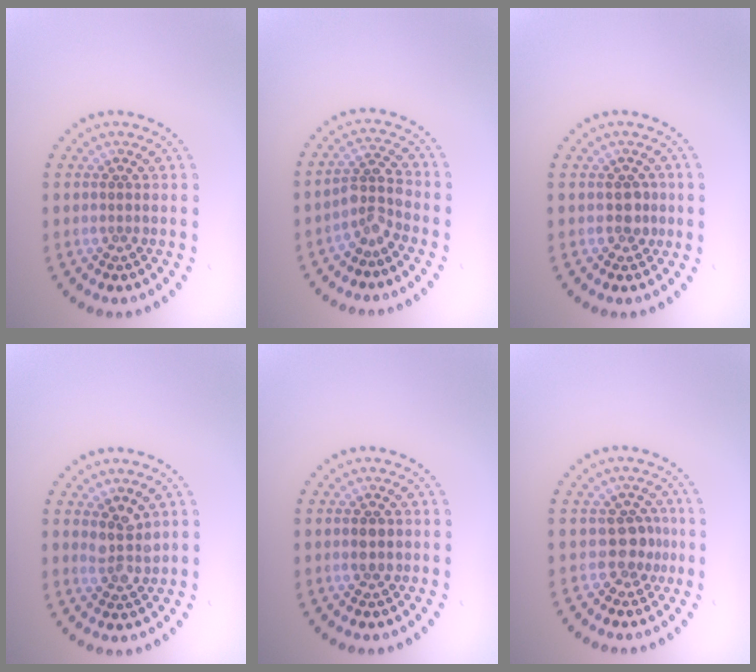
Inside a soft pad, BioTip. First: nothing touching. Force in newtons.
{"total": 2.6, "press": 1.9, "slide": 1.9}
{"total": 1.4, "press": 1.3, "slide": 0.6}
{"total": 2.6, "press": 2.2, "slide": 1.3}
{"total": 1.3, "press": 1.3, "slide": 0.1}
{"total": 2.1, "press": 1.7, "slide": 1.2}